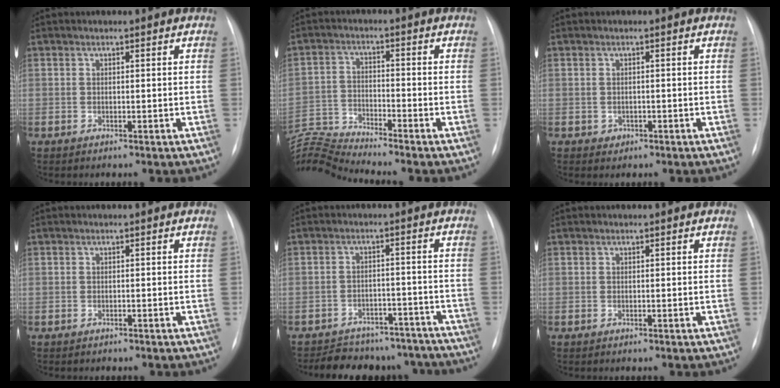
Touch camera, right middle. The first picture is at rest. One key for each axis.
{"total": 9.5, "fx": -9.1, "fy": -2.5, "fz": 0.8, "tx": -0.030, "ty": 0.002, "tz": -0.176}
{"total": 0.7, "fx": -0.3, "fy": 0.7, "fz": 0.1, "tx": 0.001, "ty": 0.002, "tz": -0.003}
{"total": 0.5, "fx": -0.5, "fy": 0.2, "fz": 0.0, "tx": -0.007, "ty": 0.001, "tz": -0.008}
{"total": 13.5, "fx": -12.2, "fy": 5.4, "fz": 2.5, "tx": -0.029, "ty": 0.024, "tz": -0.146}
{"total": 0.0}